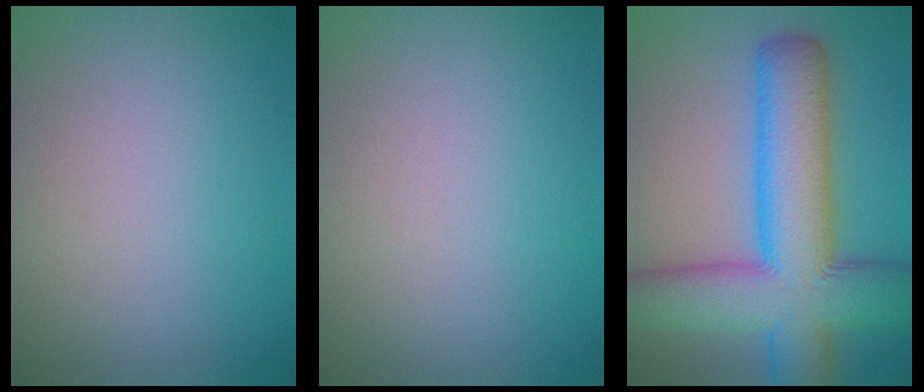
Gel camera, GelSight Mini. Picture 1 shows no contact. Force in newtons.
{"total": 0.0}
{"total": 11.0, "press": 11.0, "slide": 0.5}